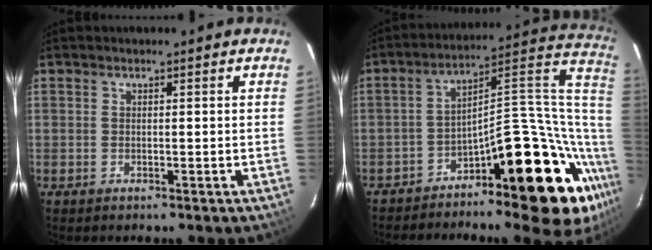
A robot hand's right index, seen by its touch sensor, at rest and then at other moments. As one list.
[{"total": 21.7, "force": [-11.4, 7.9, 16.7], "torque": [-0.176, 0.050, -0.175]}]